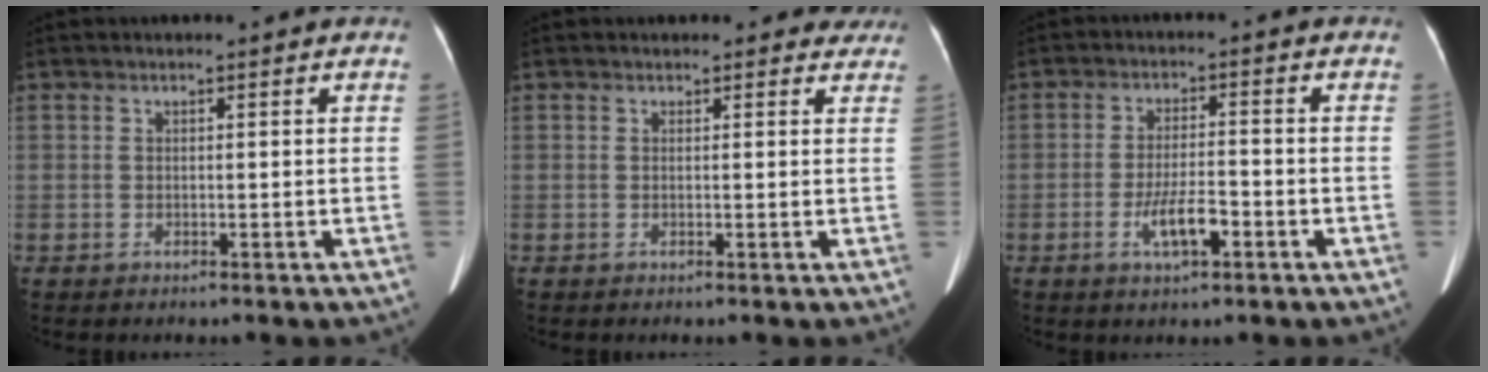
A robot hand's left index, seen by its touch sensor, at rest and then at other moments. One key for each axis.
{"total": 2.8, "fx": 2.4, "fy": 1.5, "fz": 0.3, "tx": 0.009, "ty": -0.001, "tz": 0.008}
{"total": 5.5, "fx": -2.4, "fy": 1.5, "fz": 4.7, "tx": -0.092, "ty": 0.000, "tz": -0.041}